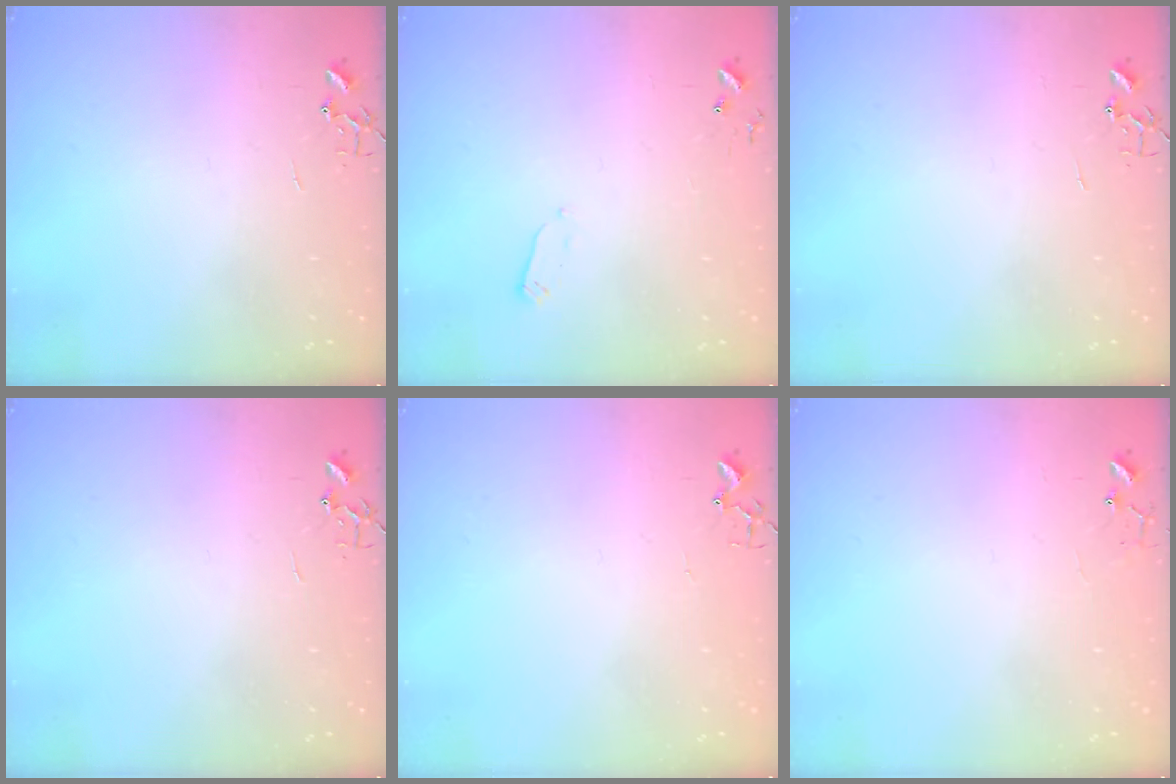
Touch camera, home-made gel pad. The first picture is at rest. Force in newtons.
{"total": 2.4, "press": 2.4, "slide": 0.4}
{"total": 0.0}
{"total": 0.0}
{"total": 3.0, "press": 2.9, "slide": 0.4}
{"total": 6.1, "press": 6.0, "slide": 0.4}